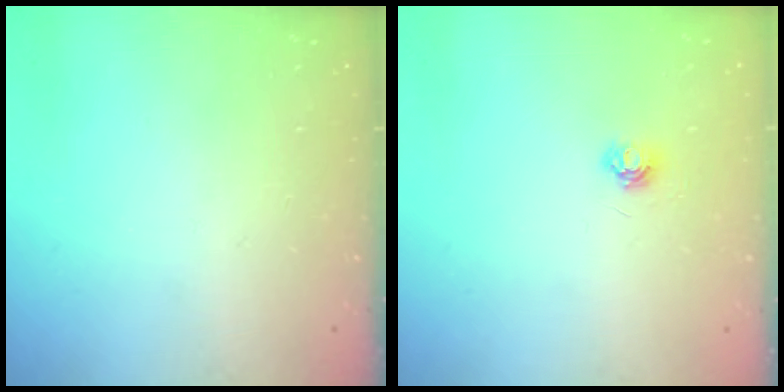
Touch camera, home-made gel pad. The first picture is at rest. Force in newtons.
{"total": 4.5, "press": 4.5, "slide": 0.5}